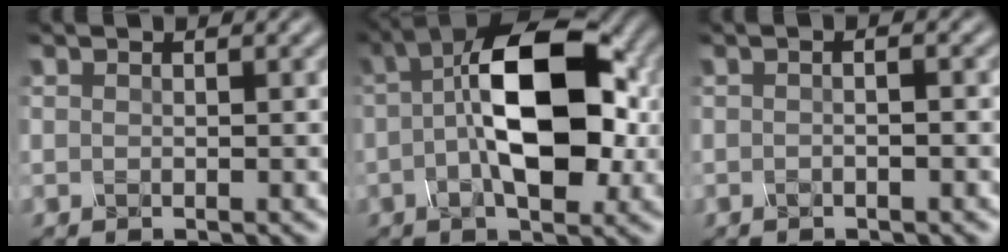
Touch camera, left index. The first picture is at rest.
{"total": 11.1, "force": [0.5, 5.1, 9.8], "torque": [-0.157, 0.021, -0.002]}
{"total": 1.5, "force": [0.0, 0.4, 1.5], "torque": [-0.007, -0.002, -0.017]}